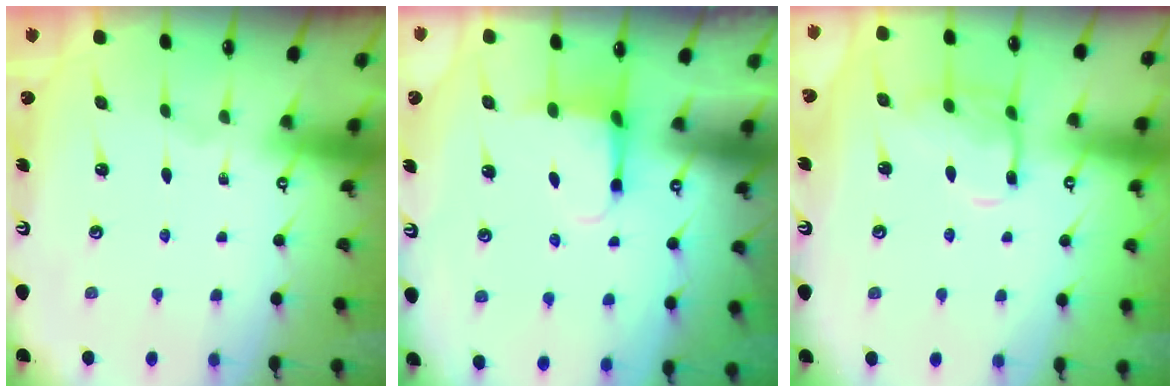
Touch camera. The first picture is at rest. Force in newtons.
{"total": 3.9, "press": 3.7, "slide": 1.2}
{"total": 12.1, "press": 12.1, "slide": 1.1}